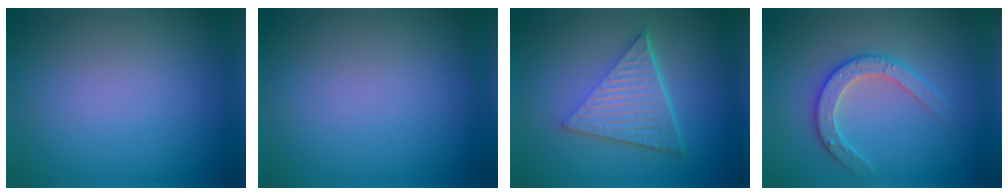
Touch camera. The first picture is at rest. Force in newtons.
{"total": 0.0}
{"total": 6.8, "press": 4.5, "slide": 5.0}
{"total": 2.8, "press": 2.7, "slide": 0.6}